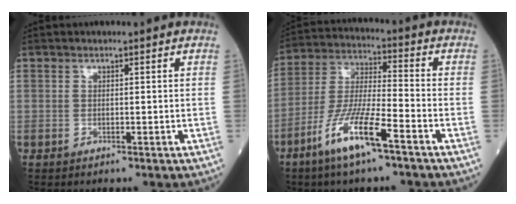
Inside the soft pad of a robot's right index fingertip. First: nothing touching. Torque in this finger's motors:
{"motor_torque": [1.11, -1.03, 0.23, 0.14]}